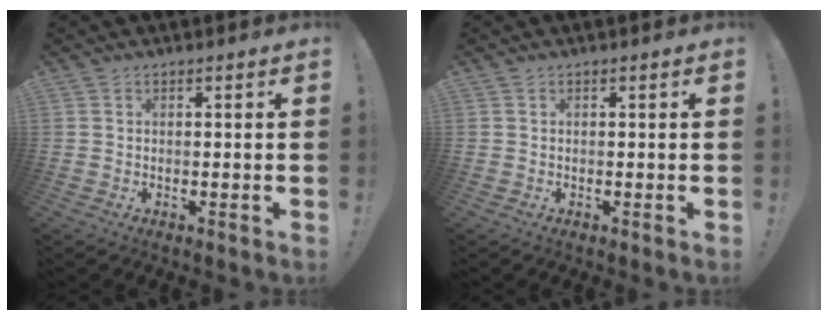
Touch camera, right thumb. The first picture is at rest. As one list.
[{"total": 0.0}]